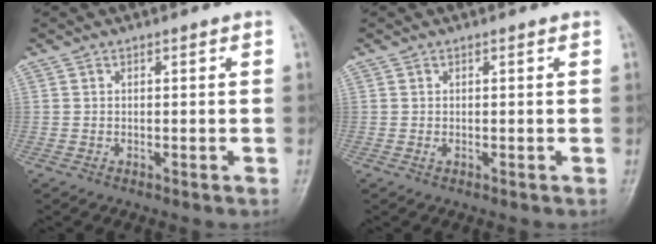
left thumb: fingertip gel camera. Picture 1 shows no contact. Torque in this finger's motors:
{"motor_torque": [-0.10, 0.06, 0.10, -0.05, 0.00]}